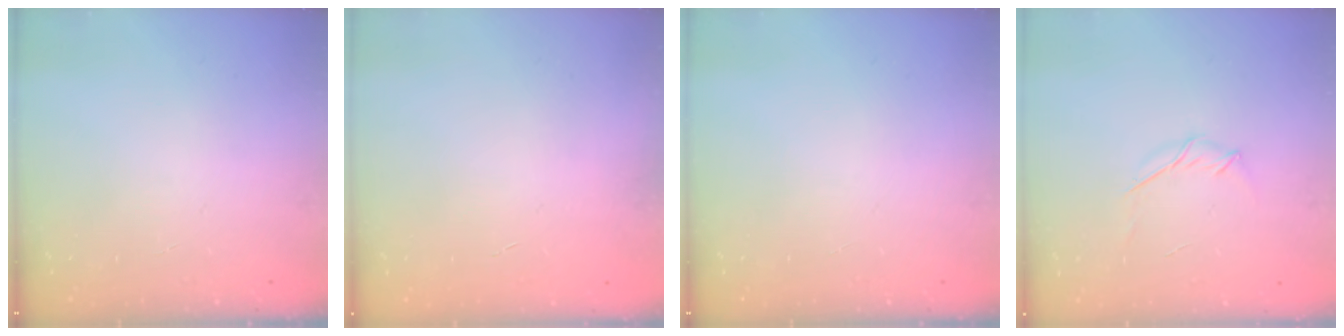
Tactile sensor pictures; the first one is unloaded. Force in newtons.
{"total": 0.0}
{"total": 0.0}
{"total": 4.0, "press": 3.9, "slide": 0.9}